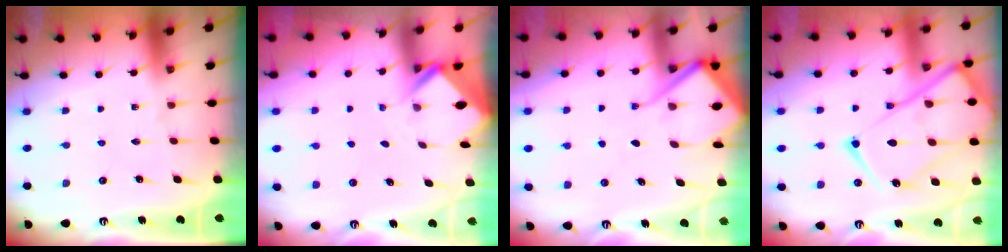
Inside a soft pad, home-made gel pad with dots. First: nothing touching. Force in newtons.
{"total": 2.3, "press": 2.3, "slide": 0.2}
{"total": 8.5, "press": 8.4, "slide": 0.7}
{"total": 22.6, "press": 22.5, "slide": 2.2}